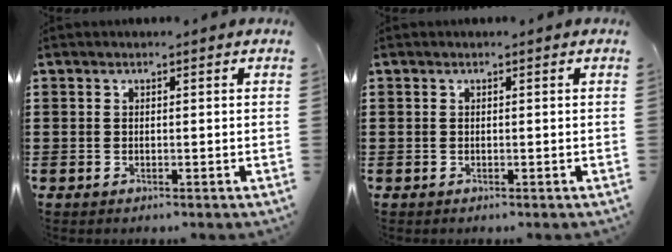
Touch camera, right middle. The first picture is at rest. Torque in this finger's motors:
{"motor_torque": [0.19, -0.09, 0.04, 0.02]}